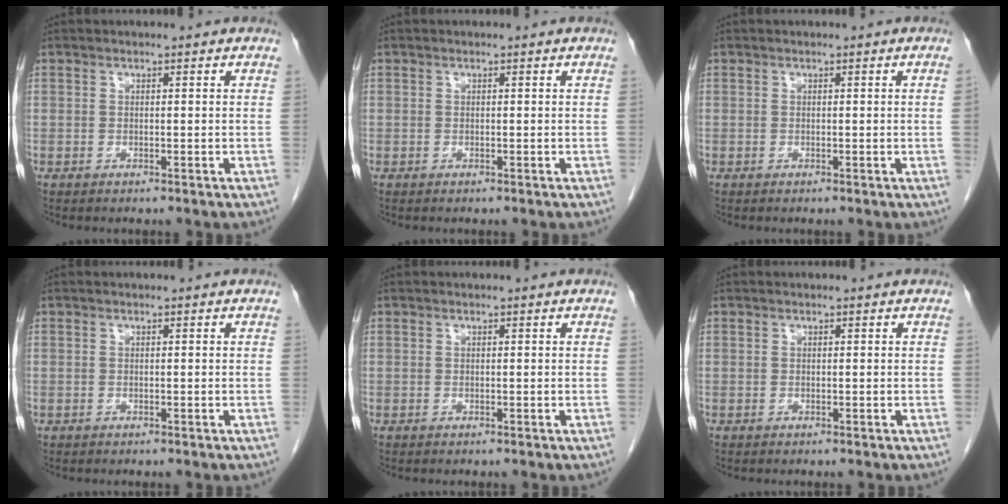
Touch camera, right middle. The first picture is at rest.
{"total": 0.0}
{"total": 0.7, "force": [0.0, 0.2, -0.6], "torque": [0.006, 0.003, -0.001]}
{"total": 0.0}
{"total": 0.0}
{"total": 0.0}